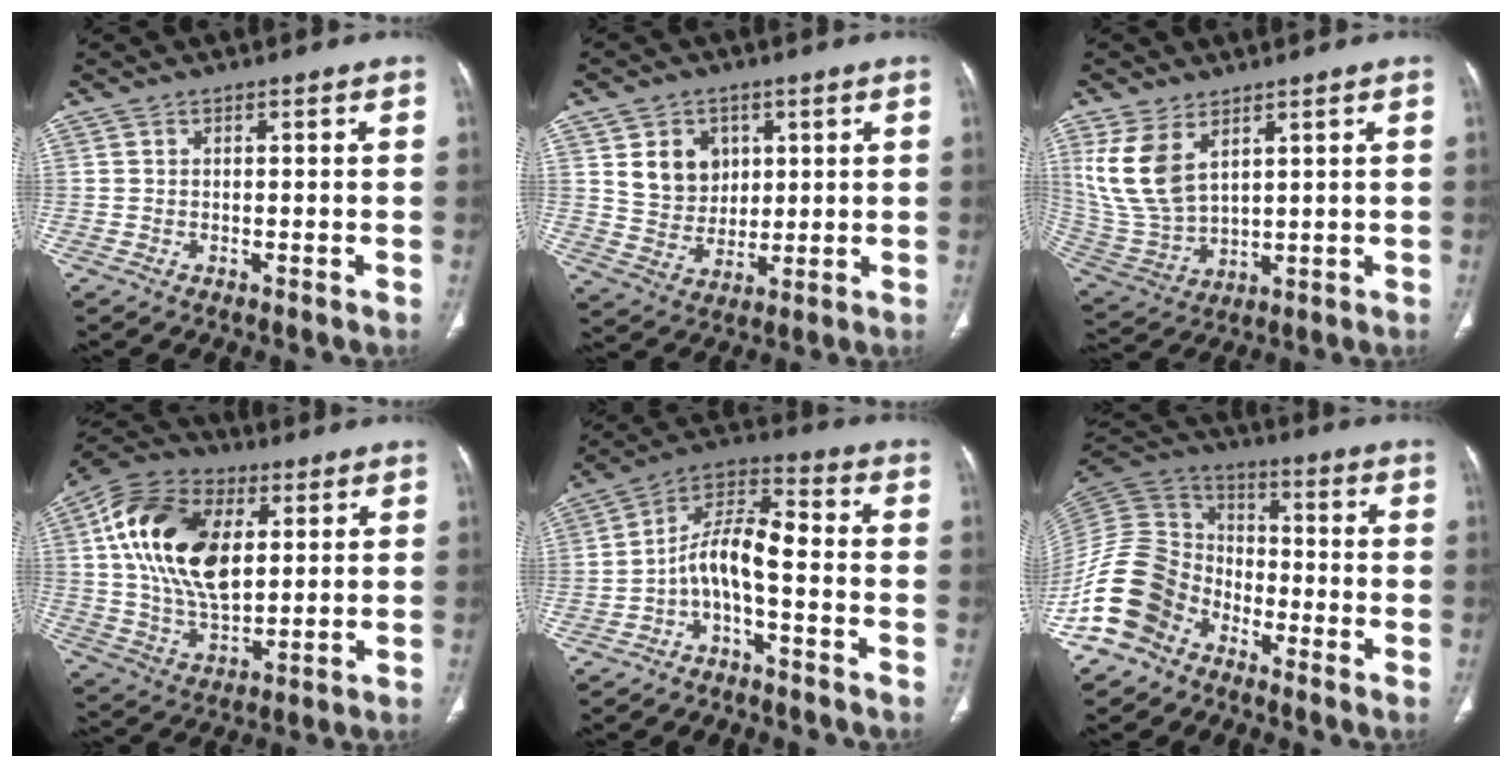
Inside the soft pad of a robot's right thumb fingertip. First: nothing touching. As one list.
[{"total": 9.1, "force": [3.0, 7.6, 4.2], "torque": [-0.035, -0.017, 0.063]}, {"total": 12.0, "force": [5.4, 6.8, 8.4], "torque": [-0.171, -0.018, 0.129]}, {"total": 20.8, "force": [4.7, 12.4, 16.0], "torque": [-0.279, -0.002, 0.079]}, {"total": 9.1, "force": [-3.2, 3.5, 7.8], "torque": [-0.145, 0.072, -0.069]}, {"total": 15.1, "force": [-9.0, 10.4, 6.3], "torque": [-0.118, 0.071, -0.186]}]